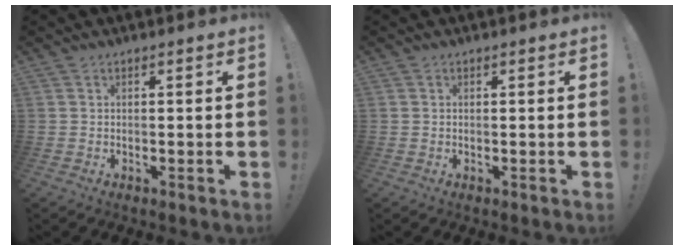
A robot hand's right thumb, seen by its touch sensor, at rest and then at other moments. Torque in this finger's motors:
{"motor_torque": [-0.13, 0.11, -0.09, 0.06, 0.00]}